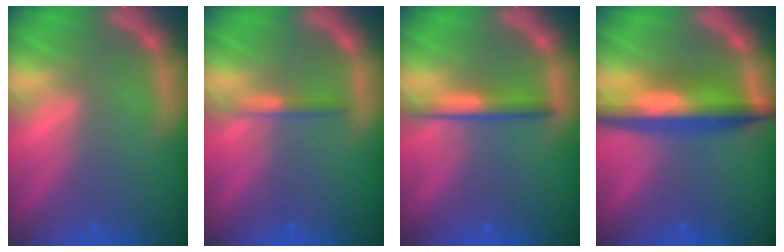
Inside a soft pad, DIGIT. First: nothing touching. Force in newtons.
{"total": 1.4}
{"total": 3.0}
{"total": 7.1}